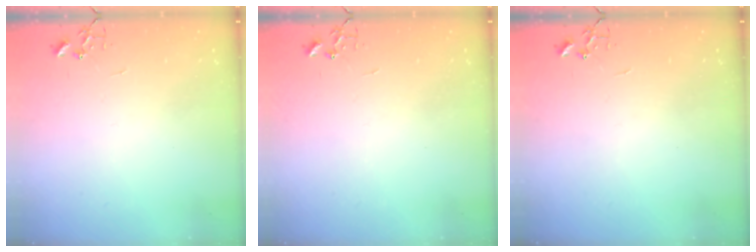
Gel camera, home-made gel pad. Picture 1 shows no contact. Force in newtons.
{"total": 0.0}
{"total": 0.0}